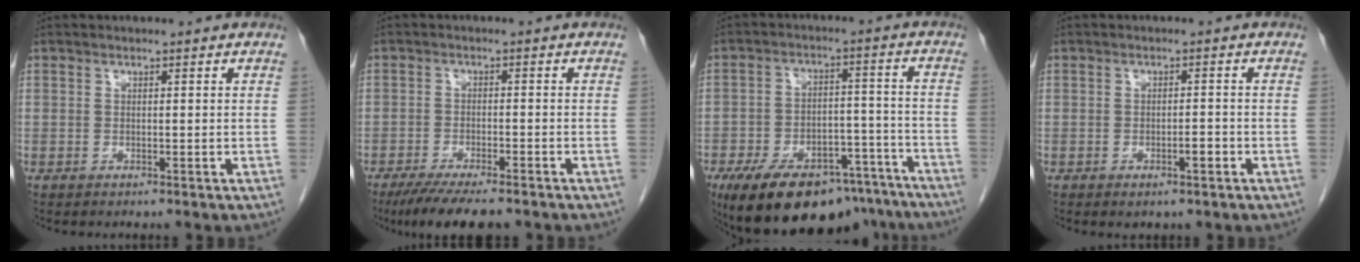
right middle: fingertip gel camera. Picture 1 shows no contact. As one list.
[{"total": 8.4, "force": [-6.6, 1.8, 4.8], "torque": [-0.077, -0.016, -0.106]}, {"total": 20.9, "force": [-16.0, 8.5, 10.4], "torque": [-0.151, 0.019, -0.232]}, {"total": 2.2, "force": [-1.1, 0.8, 1.8], "torque": [-0.029, 0.000, -0.011]}]